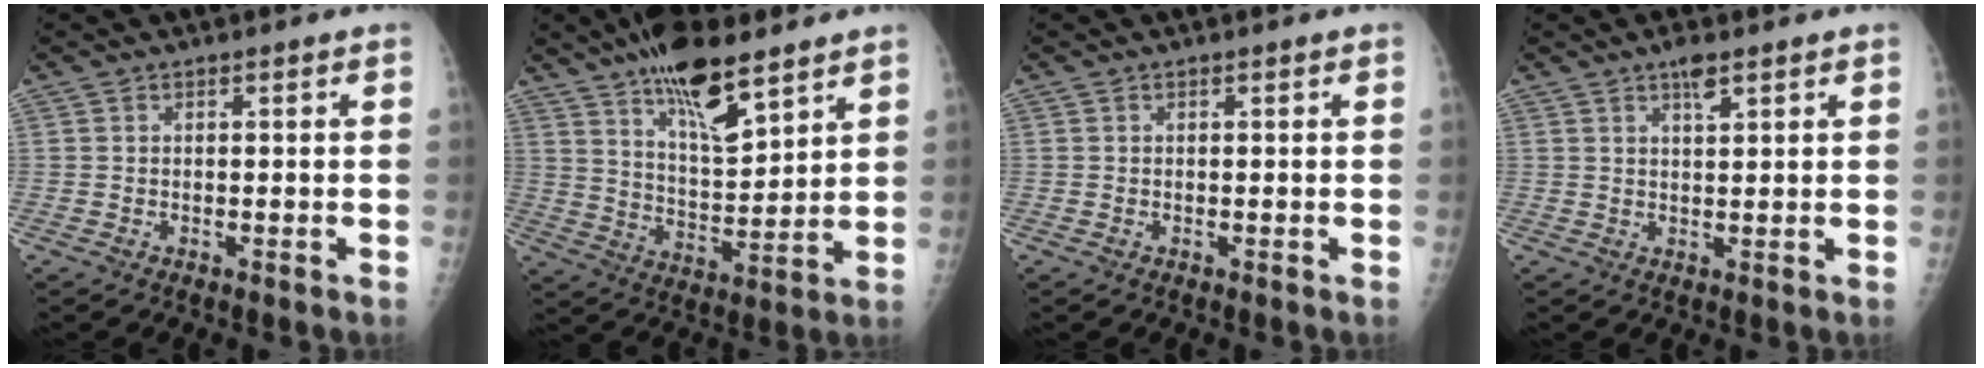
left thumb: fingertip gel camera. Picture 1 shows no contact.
{"total": 15.0, "force": [10.1, 5.0, 9.8], "torque": [-0.143, -0.056, 0.181]}
{"total": 0.0}
{"total": 3.1, "force": [2.0, 0.9, 2.2], "torque": [-0.033, -0.006, 0.034]}